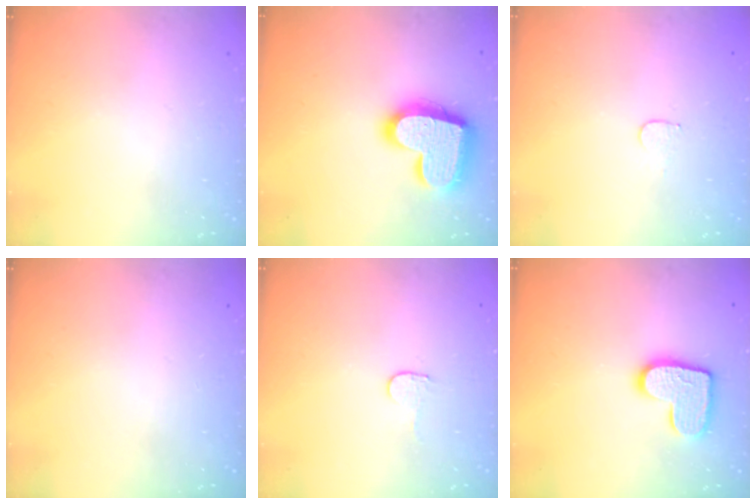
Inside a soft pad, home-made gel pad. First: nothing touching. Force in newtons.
{"total": 20.3, "press": 20.3, "slide": 1.4}
{"total": 3.7, "press": 3.7, "slide": 0.3}
{"total": 0.0}
{"total": 2.3, "press": 2.3, "slide": 0.2}
{"total": 12.8, "press": 12.8, "slide": 0.8}